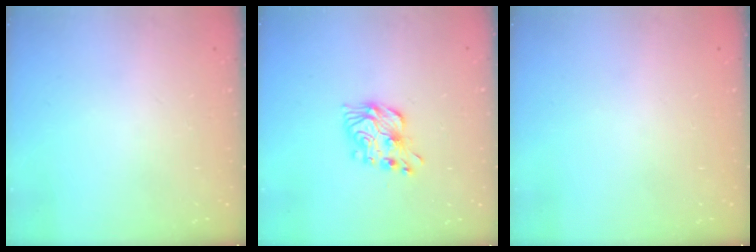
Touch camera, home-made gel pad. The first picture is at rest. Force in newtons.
{"total": 9.8, "press": 9.8, "slide": 0.4}
{"total": 0.0}